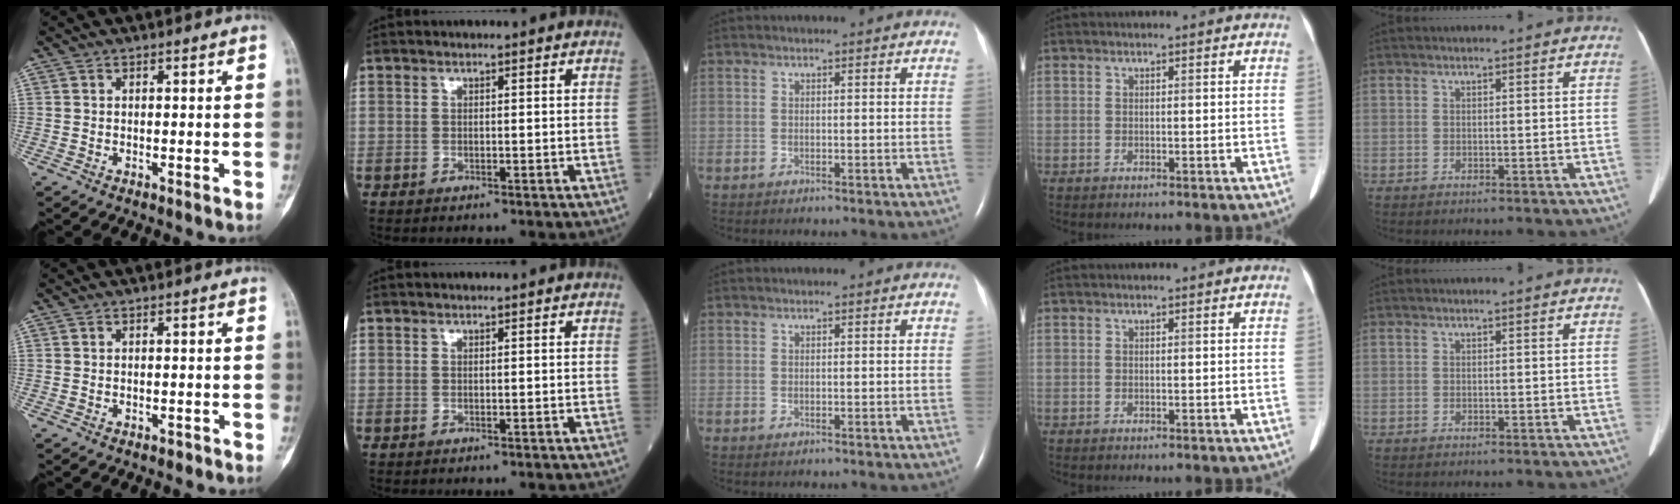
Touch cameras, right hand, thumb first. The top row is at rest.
{"thumb": {"total": 0.8, "force": [-0.6, 0.5, 0.3], "torque": [-0.006, 0.003, -0.009]}}